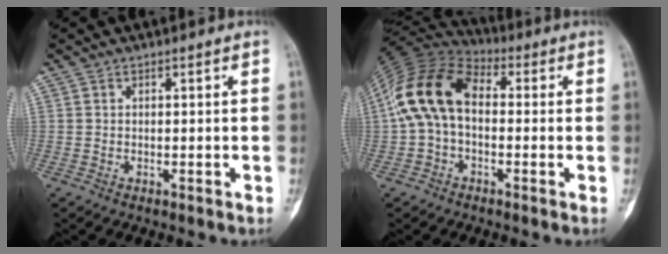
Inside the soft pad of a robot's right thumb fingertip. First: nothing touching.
{"total": 14.4, "force": [0.3, 9.3, 11.0], "torque": [-0.212, 0.040, -0.007]}